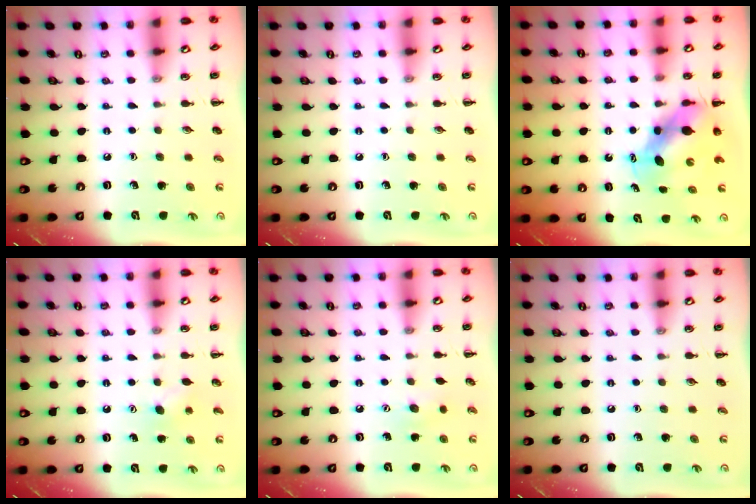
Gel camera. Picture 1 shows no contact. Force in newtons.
{"total": 0.0}
{"total": 6.6, "press": 6.4, "slide": 1.3}
{"total": 3.8, "press": 3.7, "slide": 0.8}
{"total": 6.2, "press": 6.1, "slide": 1.3}
{"total": 0.0}